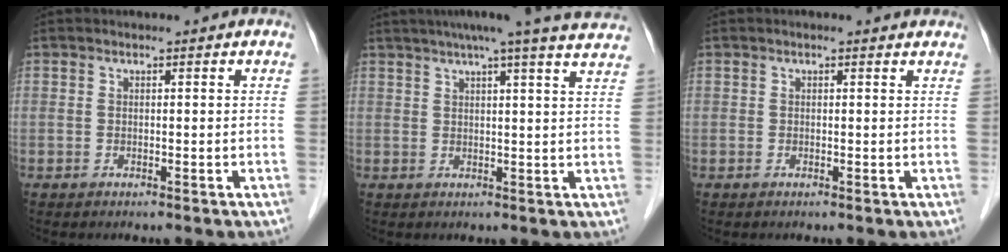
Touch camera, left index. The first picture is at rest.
{"total": 15.9, "force": [14.1, -0.5, 7.3], "torque": [-0.113, -0.002, 0.164]}
{"total": 1.1, "force": [1.1, 0.3, 0.2], "torque": [-0.014, 0.001, 0.004]}